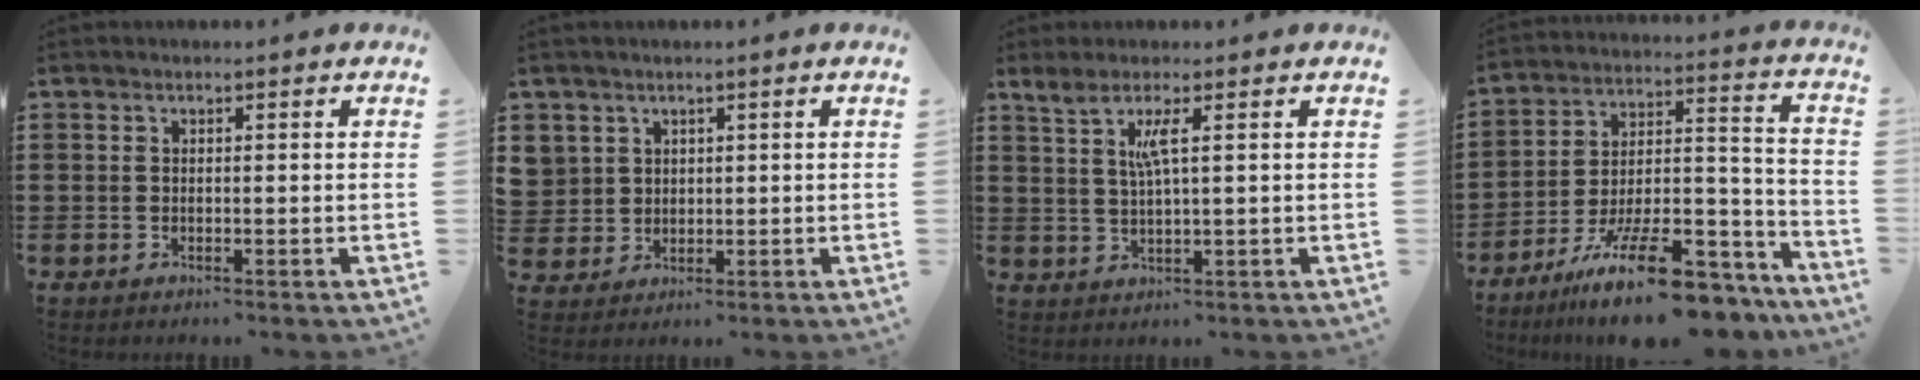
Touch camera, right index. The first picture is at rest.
{"total": 3.2, "force": [1.5, 2.8, 0.0], "torque": [-0.018, 0.009, 0.030]}
{"total": 3.6, "force": [1.4, -0.2, 3.3], "torque": [-0.070, -0.004, 0.022]}
{"total": 17.1, "force": [-13.0, 4.3, 10.2], "torque": [-0.147, 0.065, -0.219]}